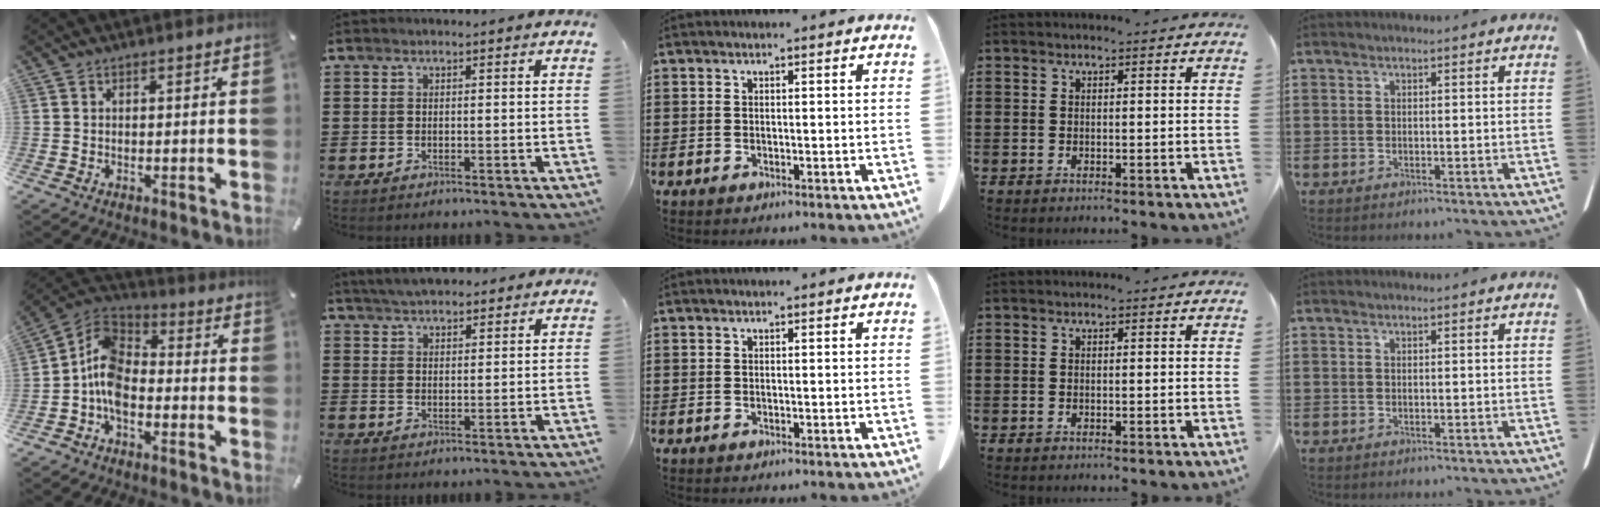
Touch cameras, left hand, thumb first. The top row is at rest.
{"thumb": {"total": 10.4, "force": [-4.6, 6.6, 6.6], "torque": [-0.153, 0.010, -0.094]}, "index": {"total": 4.5, "force": [4.2, 0.9, 1.1], "torque": [-0.033, -0.005, 0.080]}}